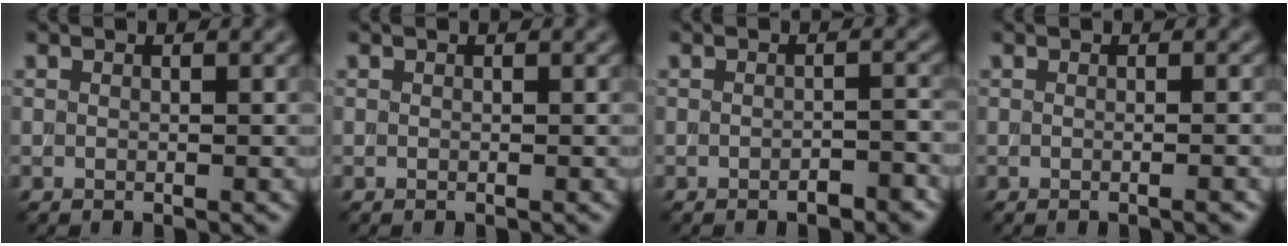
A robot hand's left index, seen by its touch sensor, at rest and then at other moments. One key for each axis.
{"total": 0.0}
{"total": 1.6, "fx": -1.1, "fy": 0.3, "fz": 1.1, "tx": -0.014, "ty": 0.003, "tz": -0.017}
{"total": 2.2, "fx": -0.1, "fy": 1.1, "fz": 1.9, "tx": 0.004, "ty": 0.004, "tz": -0.012}